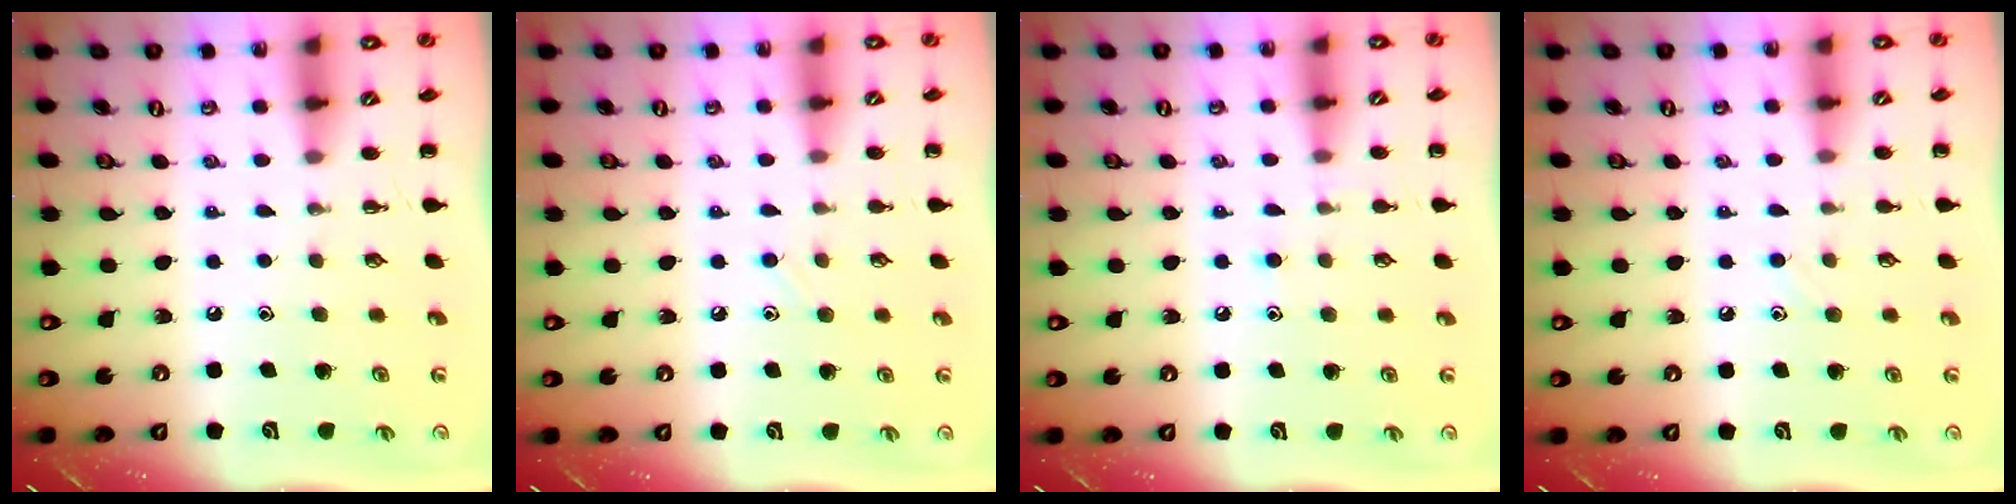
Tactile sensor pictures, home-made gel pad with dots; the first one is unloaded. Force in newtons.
{"total": 6.5, "press": 6.1, "slide": 2.2}
{"total": 7.6, "press": 7.4, "slide": 1.8}
{"total": 5.3, "press": 4.9, "slide": 2.0}